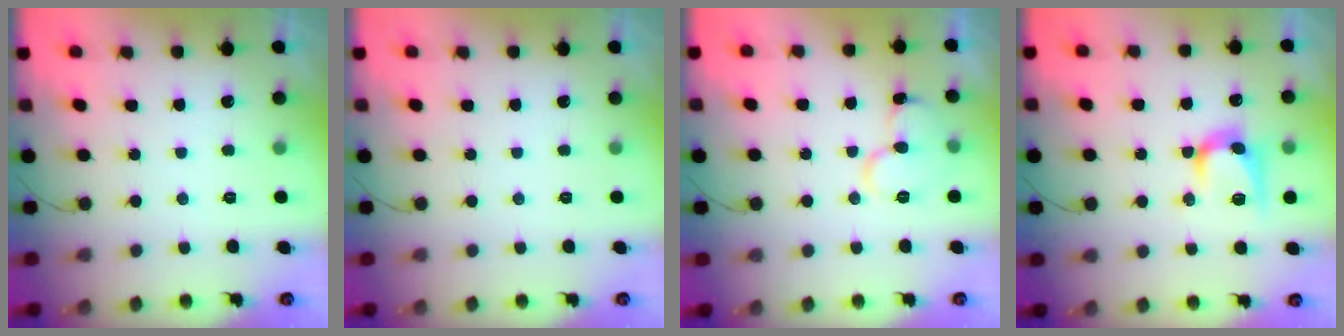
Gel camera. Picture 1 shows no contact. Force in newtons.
{"total": 0.0}
{"total": 11.3, "press": 11.3, "slide": 1.1}
{"total": 10.9, "press": 10.9, "slide": 0.3}